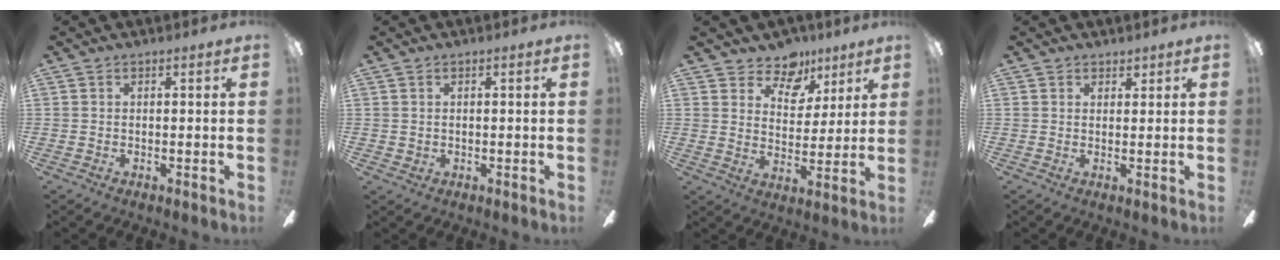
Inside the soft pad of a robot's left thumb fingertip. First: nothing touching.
{"total": 1.1, "force": [0.7, 0.9, -0.2], "torque": [0.003, 0.004, 0.012]}
{"total": 9.6, "force": [7.2, 5.8, 2.5], "torque": [-0.043, -0.047, 0.134]}
{"total": 2.0, "force": [1.6, 1.2, 0.0], "torque": [0.007, -0.001, 0.029]}